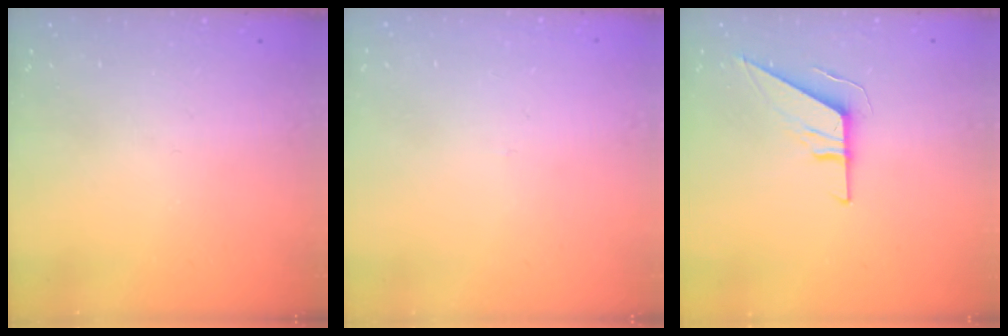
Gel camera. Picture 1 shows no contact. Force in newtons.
{"total": 2.7, "press": 2.7, "slide": 0.3}
{"total": 9.2, "press": 9.1, "slide": 0.9}